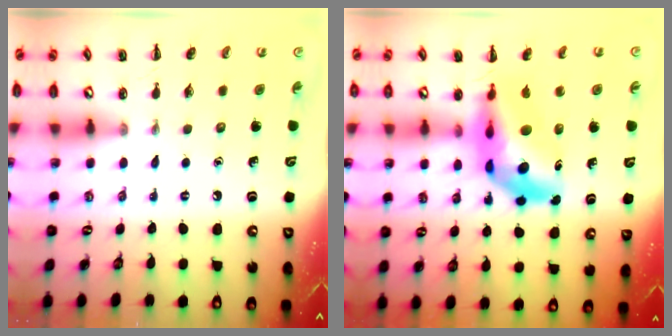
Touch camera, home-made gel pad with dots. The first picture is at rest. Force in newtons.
{"total": 11.2, "press": 10.6, "slide": 3.6}